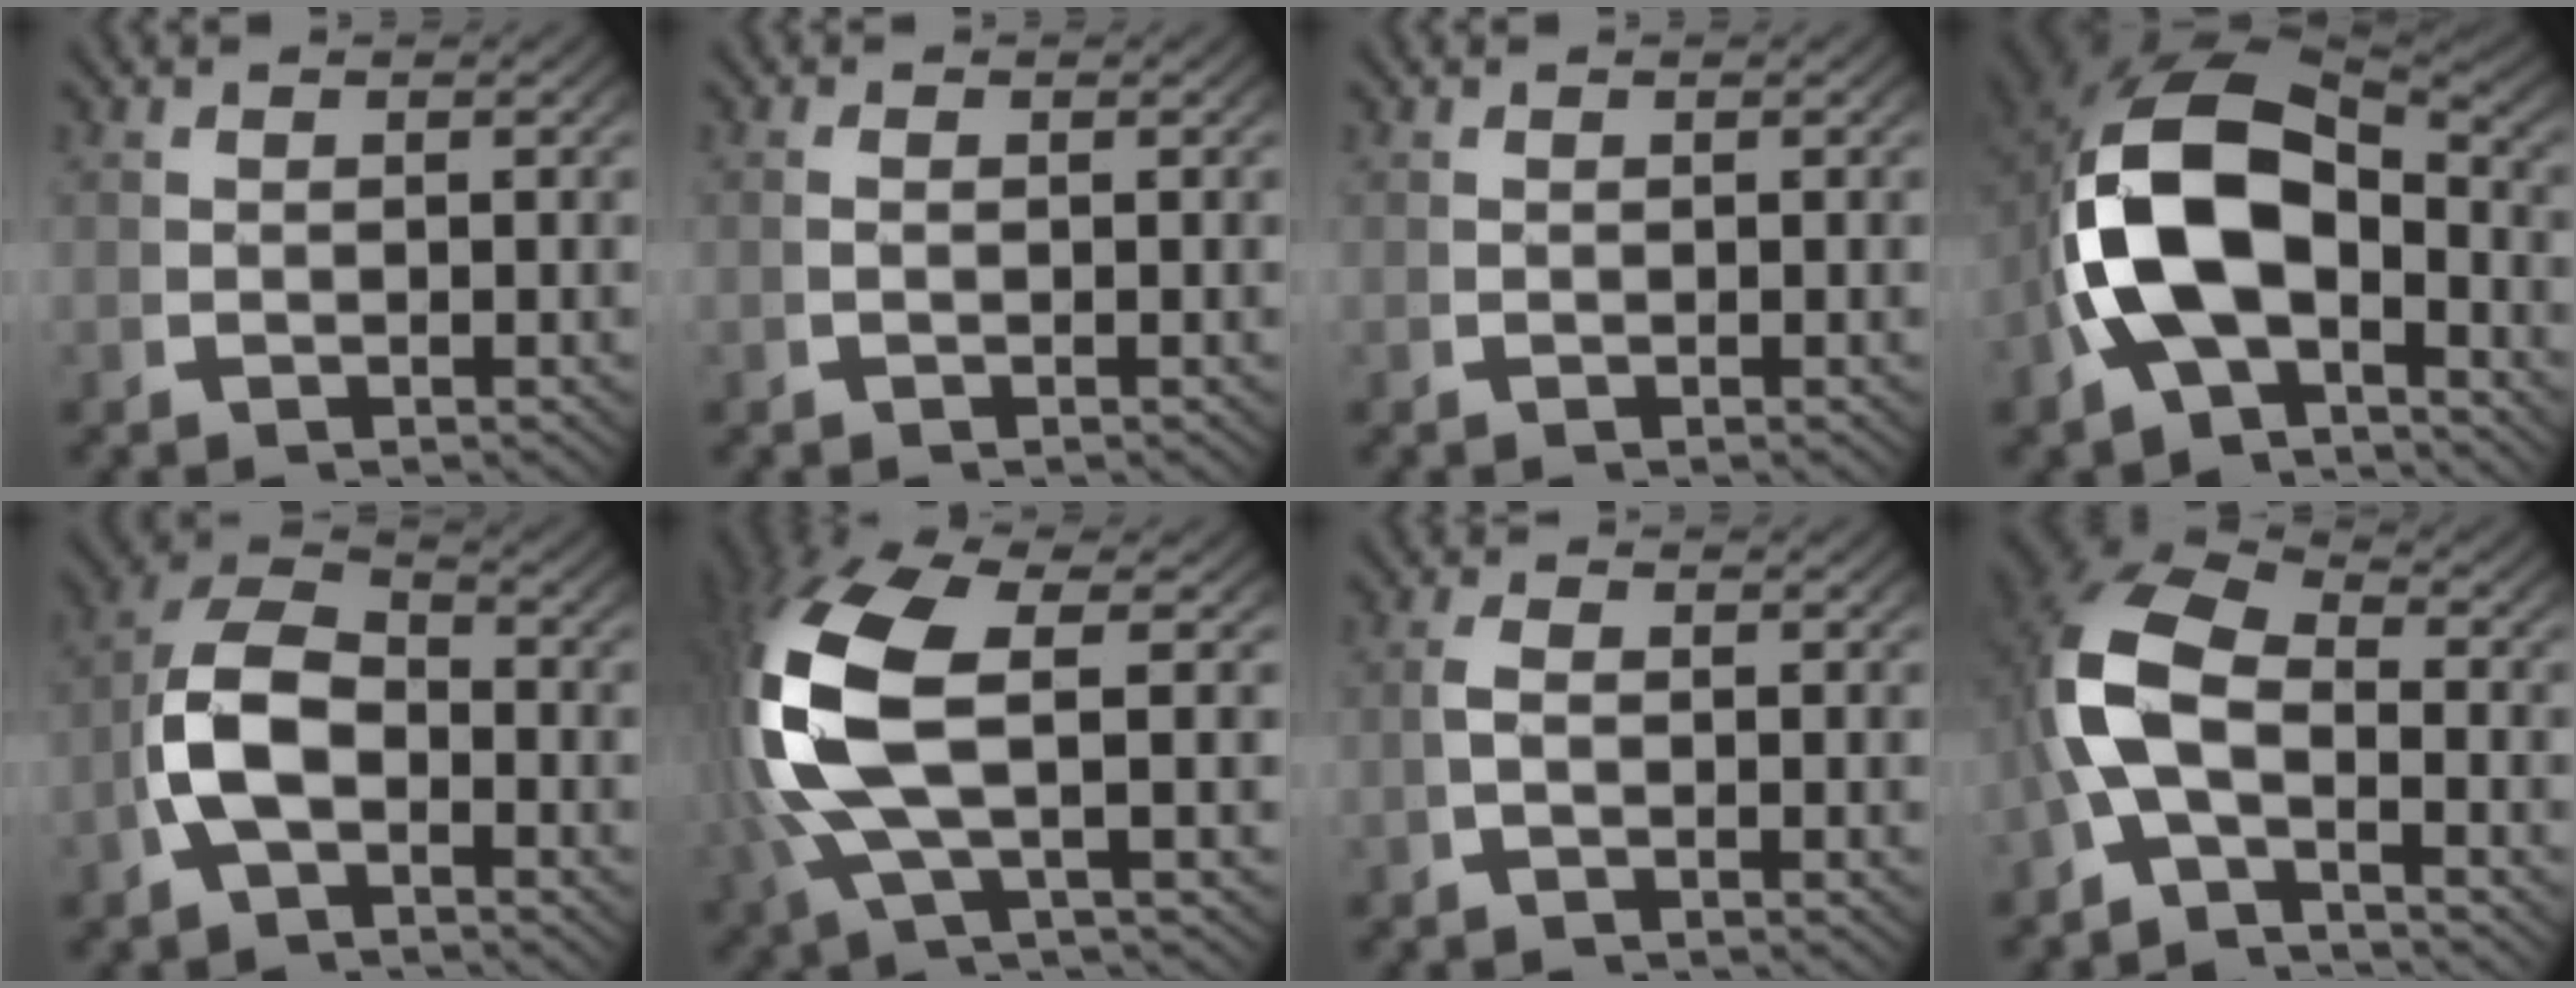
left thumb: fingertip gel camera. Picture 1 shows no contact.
{"total": 0.0}
{"total": 0.0}
{"total": 14.9, "force": [-0.7, 9.8, 11.2], "torque": [-0.244, -0.033, -0.001]}
{"total": 8.4, "force": [-1.3, 6.2, 5.6], "torque": [-0.127, -0.017, -0.025]}
{"total": 12.6, "force": [1.1, 6.1, 11.0], "torque": [-0.262, -0.012, 0.028]}
{"total": 1.3, "force": [-0.2, 0.5, 1.2], "torque": [-0.030, 0.001, -0.007]}
{"total": 10.3, "force": [-0.3, 7.1, 7.5], "torque": [-0.181, -0.017, -0.011]}